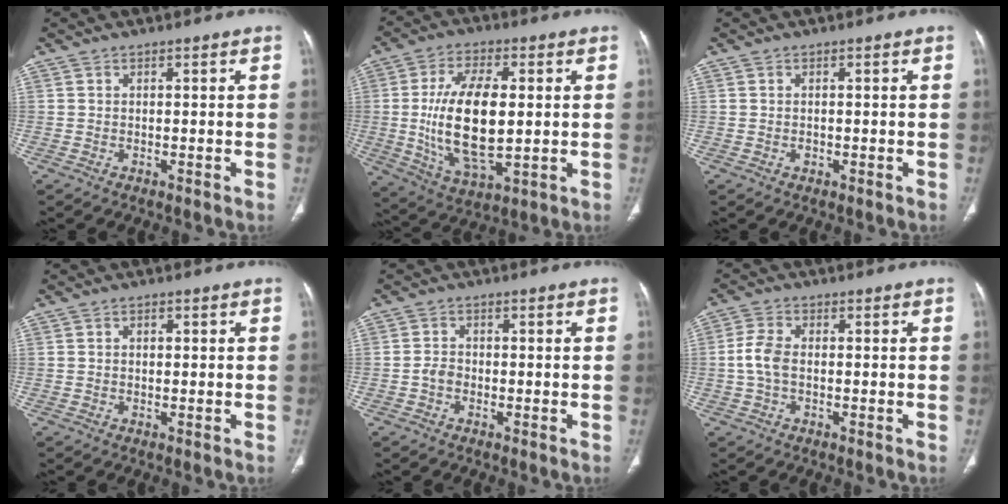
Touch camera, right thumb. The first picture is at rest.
{"total": 16.7, "force": [0.4, 7.7, 14.8], "torque": [-0.278, -0.012, 0.016]}
{"total": 0.5, "force": [-0.2, 0.3, 0.3], "torque": [-0.007, 0.000, -0.003]}
{"total": 1.1, "force": [0.1, 0.7, 0.8], "torque": [-0.013, 0.003, 0.002]}
{"total": 2.0, "force": [-0.8, 1.5, 1.1], "torque": [-0.016, 0.009, -0.019]}
{"total": 4.7, "force": [-0.5, 2.8, 3.8], "torque": [-0.088, 0.011, -0.013]}